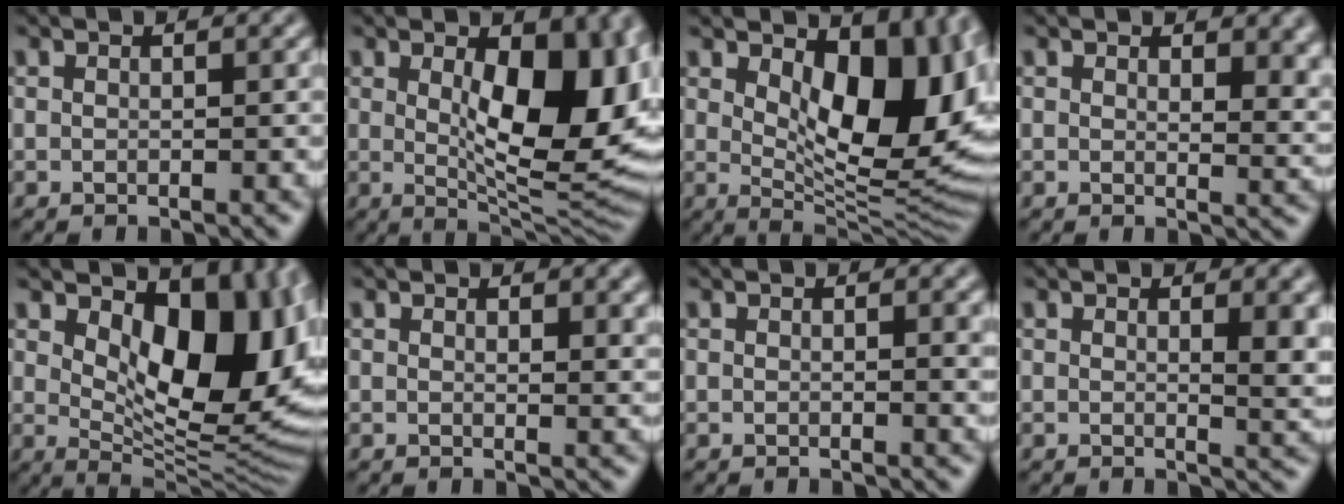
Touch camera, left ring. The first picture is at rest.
{"total": 12.0, "force": [1.7, 5.1, 10.7], "torque": [-0.136, -0.012, 0.035]}
{"total": 12.2, "force": [2.8, 5.9, 10.3], "torque": [-0.124, -0.013, 0.051]}
{"total": 4.1, "force": [1.9, 2.1, 3.0], "torque": [-0.030, -0.008, 0.032]}
{"total": 13.3, "force": [3.4, 6.8, 10.9], "torque": [-0.132, -0.014, 0.065]}
{"total": 1.6, "force": [1.0, 0.6, 1.1], "torque": [-0.011, -0.004, 0.018]}
{"total": 0.9, "force": [0.3, 0.2, 0.8], "torque": [-0.007, 0.000, 0.003]}
{"total": 3.2, "force": [1.1, 1.0, 2.9], "torque": [-0.029, -0.003, 0.017]}